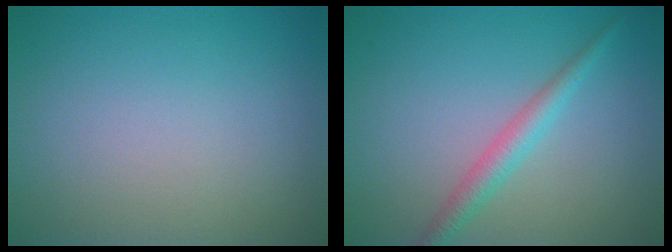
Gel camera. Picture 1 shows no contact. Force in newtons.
{"total": 2.3, "press": 2.3, "slide": 0.1}